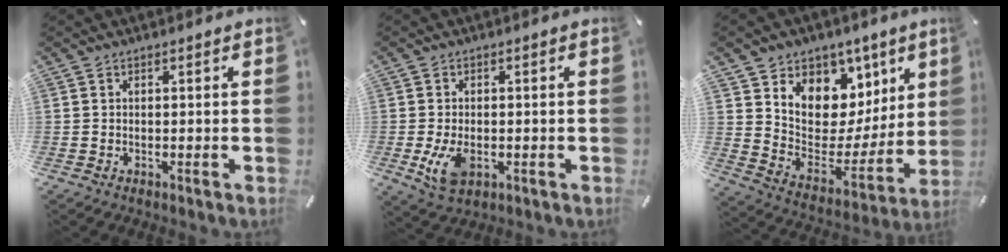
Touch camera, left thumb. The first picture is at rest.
{"total": 6.1, "force": [-1.3, 3.9, 4.5], "torque": [-0.099, -0.006, -0.026]}
{"total": 10.0, "force": [6.3, 7.7, 1.1], "torque": [-0.011, -0.094, 0.113]}